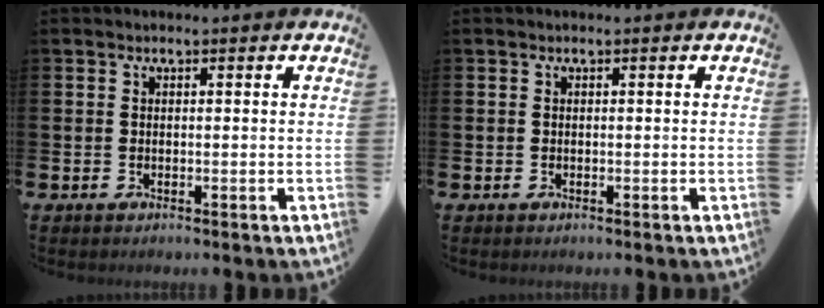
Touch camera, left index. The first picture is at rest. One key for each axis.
{"total": 0.0}